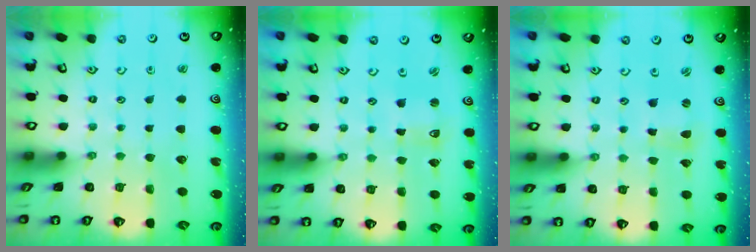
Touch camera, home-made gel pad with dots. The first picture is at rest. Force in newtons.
{"total": 1.9, "press": 1.9, "slide": 0.3}
{"total": 1.8, "press": 1.8, "slide": 0.2}